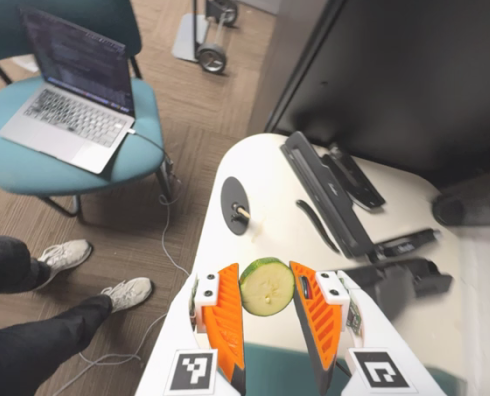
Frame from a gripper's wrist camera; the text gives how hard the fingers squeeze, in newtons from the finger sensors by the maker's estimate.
{"total": 9.1, "left": 9.2, "right": 9.1}